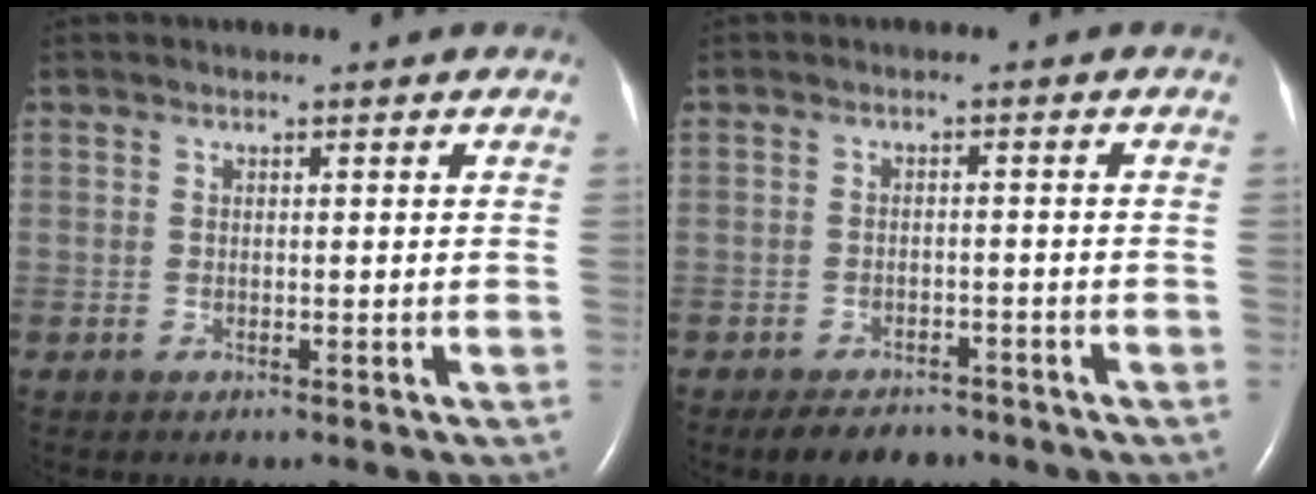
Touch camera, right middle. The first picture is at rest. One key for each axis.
{"total": 5.7, "fx": -4.7, "fy": 2.6, "fz": 2.0, "tx": -0.030, "ty": -0.001, "tz": -0.066}